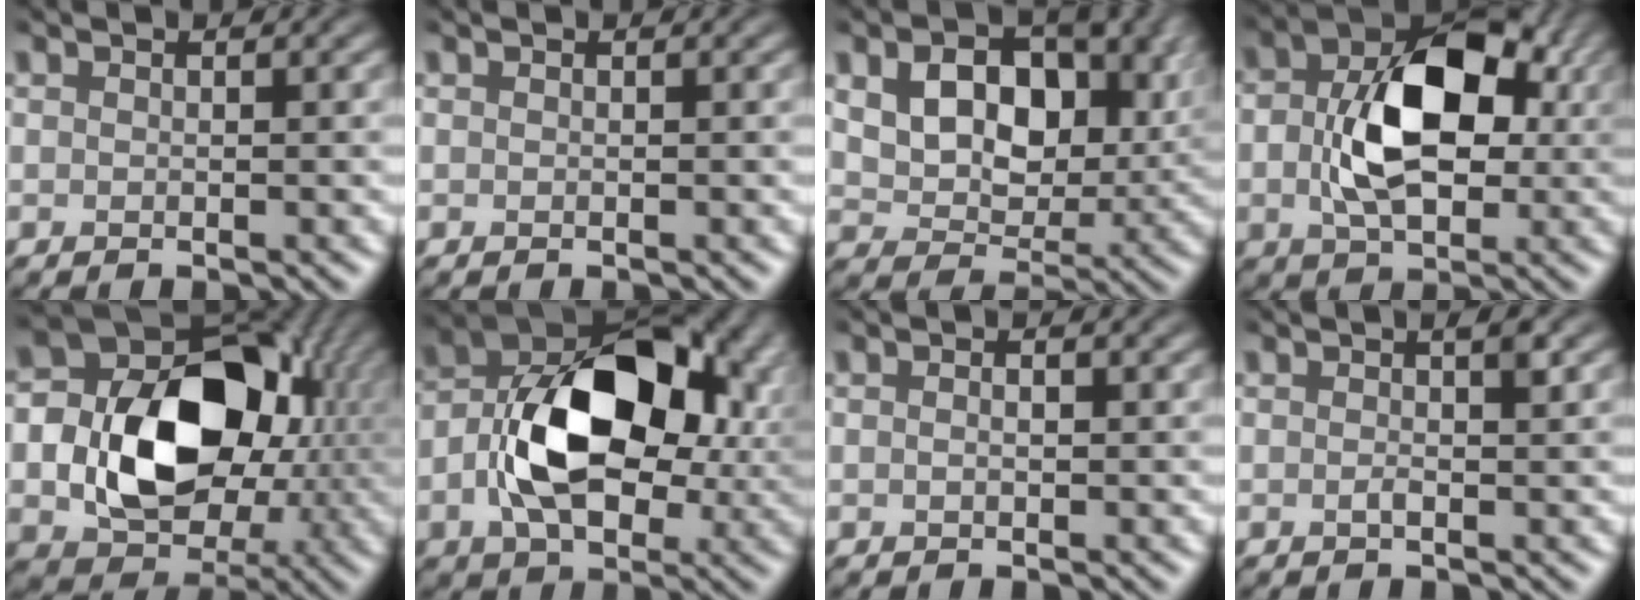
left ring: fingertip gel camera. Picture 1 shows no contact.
{"total": 0.0}
{"total": 9.0, "force": [2.4, 6.2, 6.1], "torque": [-0.107, -0.012, 0.042]}
{"total": 9.7, "force": [0.5, 6.1, 7.5], "torque": [-0.134, 0.009, 0.005]}
{"total": 14.5, "force": [-0.6, 10.8, 9.7], "torque": [-0.152, -0.013, -0.005]}
{"total": 12.6, "force": [-0.5, 8.1, 9.7], "torque": [-0.153, 0.016, -0.012]}
{"total": 0.8, "force": [0.1, 0.3, 0.7], "torque": [-0.011, -0.006, 0.002]}
{"total": 1.4, "force": [0.1, 0.1, 1.4], "torque": [-0.023, -0.001, -0.001]}